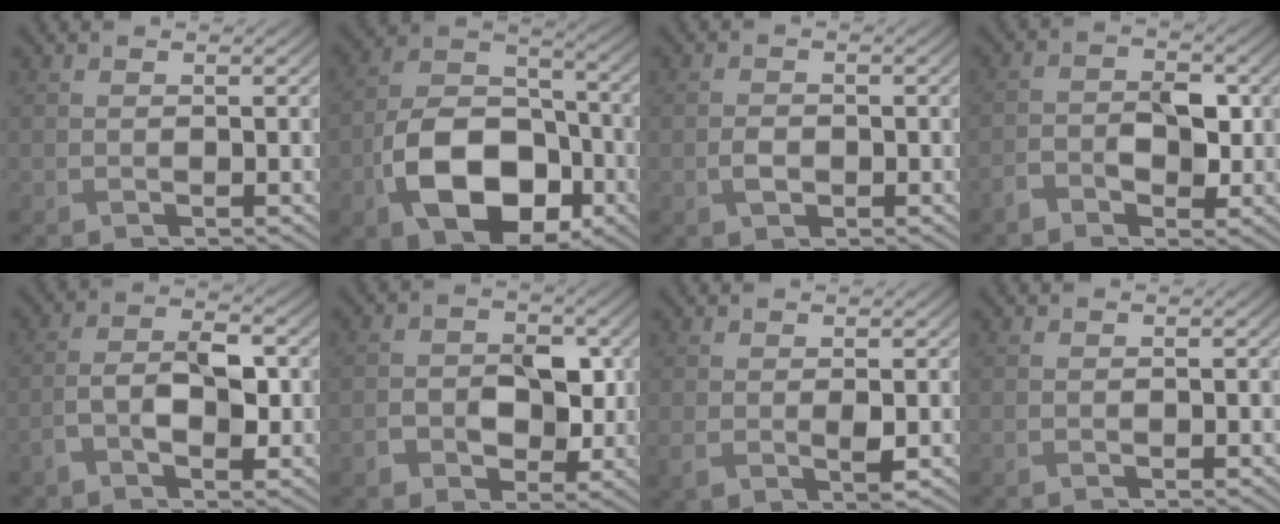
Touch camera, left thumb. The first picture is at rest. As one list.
[{"total": 12.9, "force": [-5.0, 8.3, 8.5], "torque": [-0.177, -0.014, -0.098]}, {"total": 1.7, "force": [-0.6, 1.2, 1.1], "torque": [-0.025, 0.000, -0.012]}, {"total": 4.2, "force": [-1.4, 2.6, 3.0], "torque": [-0.051, 0.002, -0.027]}, {"total": 5.6, "force": [-1.6, 2.5, 4.7], "torque": [-0.093, 0.008, -0.034]}, {"total": 5.5, "force": [-0.8, 3.9, 3.8], "torque": [-0.058, -0.007, -0.015]}, {"total": 2.3, "force": [0.3, 1.0, 2.0], "torque": [-0.045, -0.008, 0.010]}, {"total": 0.0}]